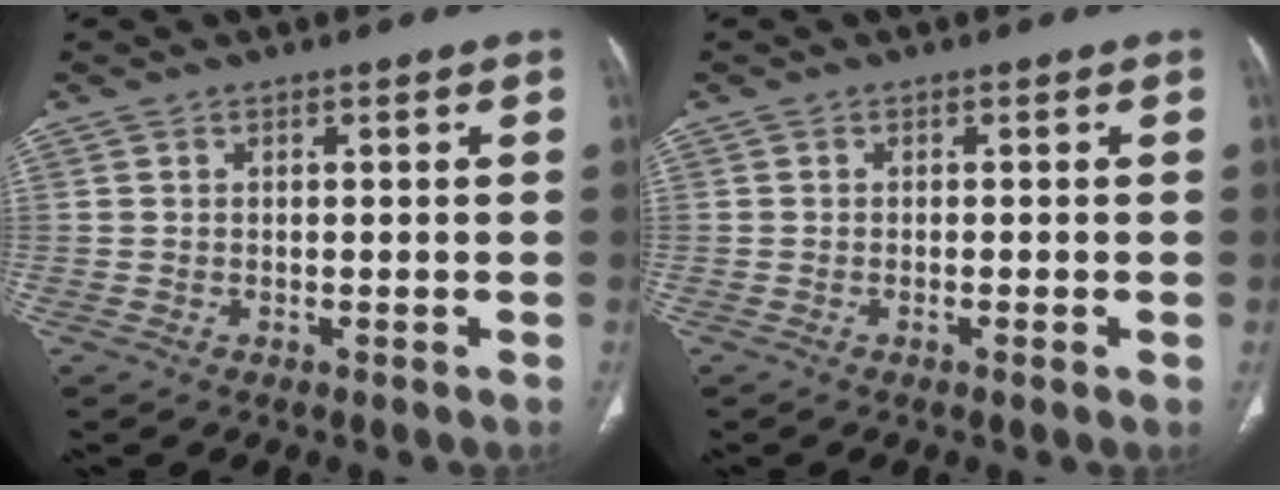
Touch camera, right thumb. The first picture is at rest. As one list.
[{"total": 1.1, "force": [-0.4, 0.1, 1.0], "torque": [-0.021, -0.002, -0.007]}]